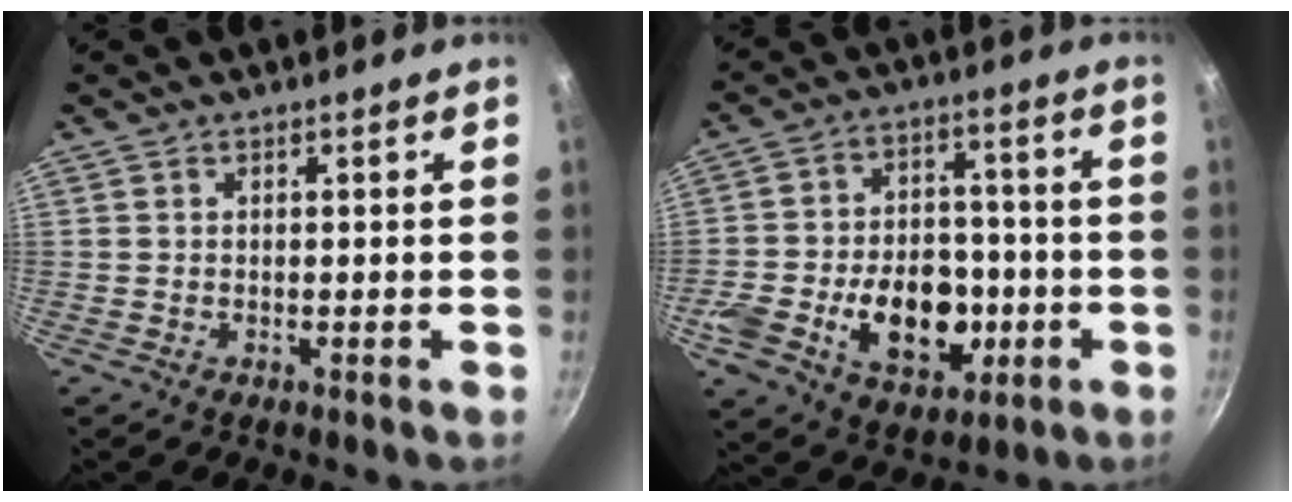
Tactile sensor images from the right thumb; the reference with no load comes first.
{"total": 20.6, "force": [-5.3, 13.9, 14.3], "torque": [-0.218, 0.038, -0.076]}